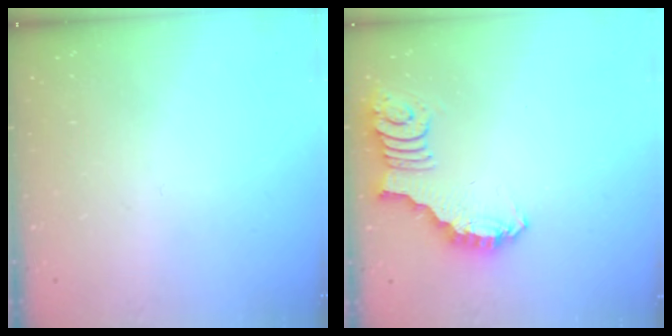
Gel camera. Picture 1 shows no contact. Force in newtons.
{"total": 2.7, "press": 2.7, "slide": 0.5}